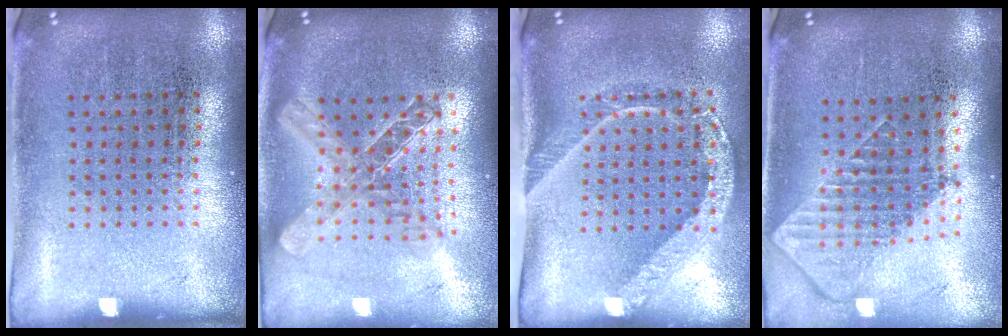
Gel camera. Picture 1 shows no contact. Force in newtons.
{"total": 2.0, "press": 1.7, "slide": 1.0}
{"total": 2.0, "press": 1.4, "slide": 1.4}
{"total": 1.8, "press": 1.4, "slide": 1.1}